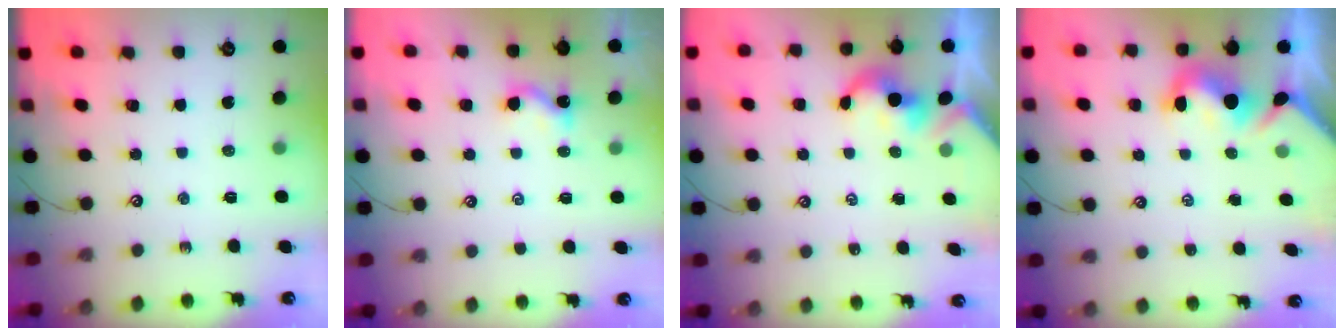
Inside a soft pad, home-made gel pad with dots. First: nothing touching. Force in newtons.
{"total": 0.5, "press": 0.3, "slide": 0.4}
{"total": 2.0, "press": 1.9, "slide": 0.4}
{"total": 3.0, "press": 2.9, "slide": 0.8}